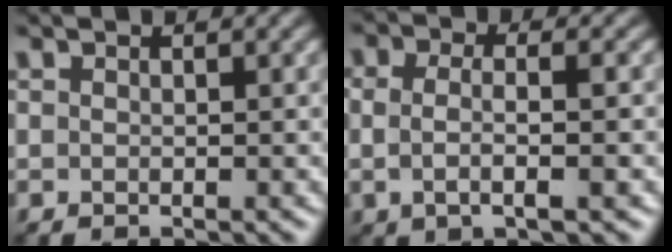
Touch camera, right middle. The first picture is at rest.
{"total": 3.4, "force": [-0.2, 1.2, 3.2], "torque": [-0.059, -0.006, -0.008]}